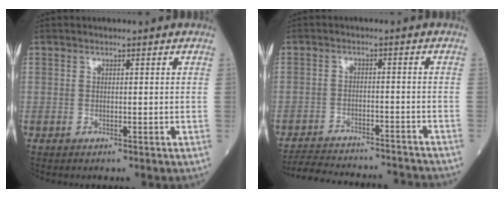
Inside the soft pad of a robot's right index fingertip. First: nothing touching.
{"total": 16.4, "force": [-15.6, 2.1, 4.5], "torque": [-0.096, -0.005, -0.214]}